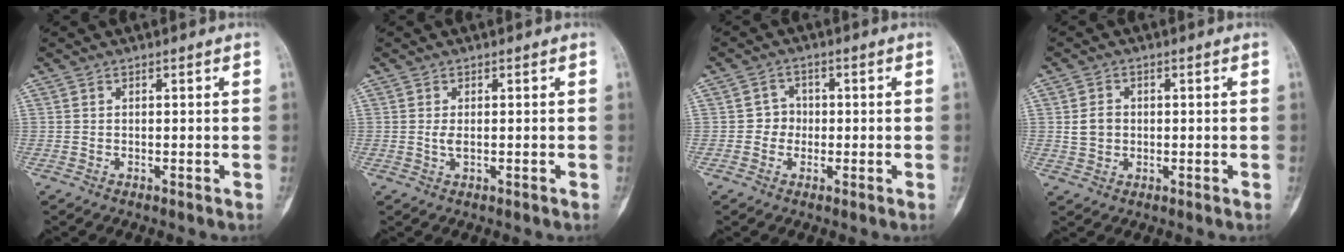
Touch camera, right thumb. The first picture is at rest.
{"total": 1.4, "force": [0.0, 0.5, 1.3], "torque": [-0.024, -0.003, 0.002]}
{"total": 3.0, "force": [-0.4, 2.9, 0.8], "torque": [0.012, 0.012, -0.015]}
{"total": 3.7, "force": [0.2, 3.0, 2.0], "torque": [-0.028, 0.006, 0.006]}